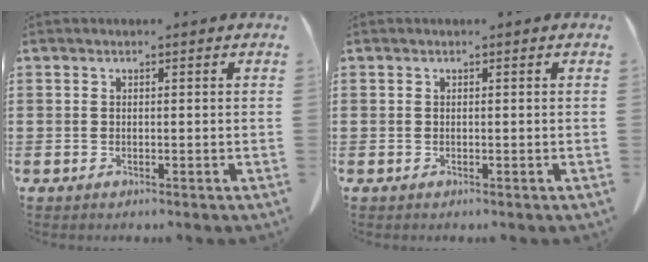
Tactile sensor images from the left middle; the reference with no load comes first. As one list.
[{"total": 0.0}]